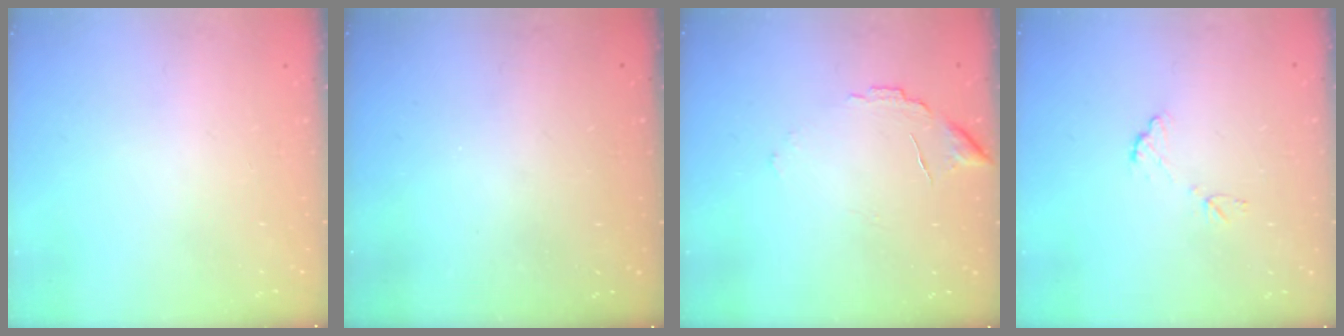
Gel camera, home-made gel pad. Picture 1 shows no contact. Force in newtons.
{"total": 3.1, "press": 3.1, "slide": 0.1}
{"total": 9.5, "press": 9.5, "slide": 0.6}
{"total": 6.8, "press": 6.8, "slide": 0.4}